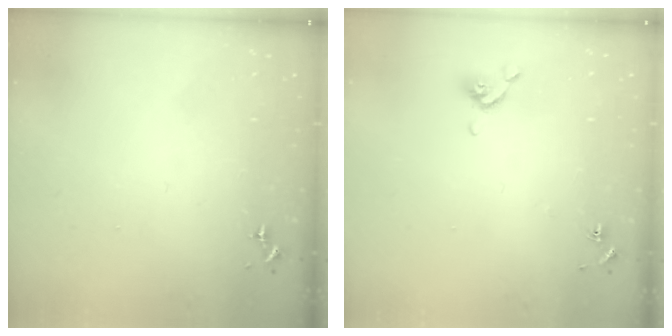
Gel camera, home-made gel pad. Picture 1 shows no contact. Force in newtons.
{"total": 5.8, "press": 5.6, "slide": 1.7}